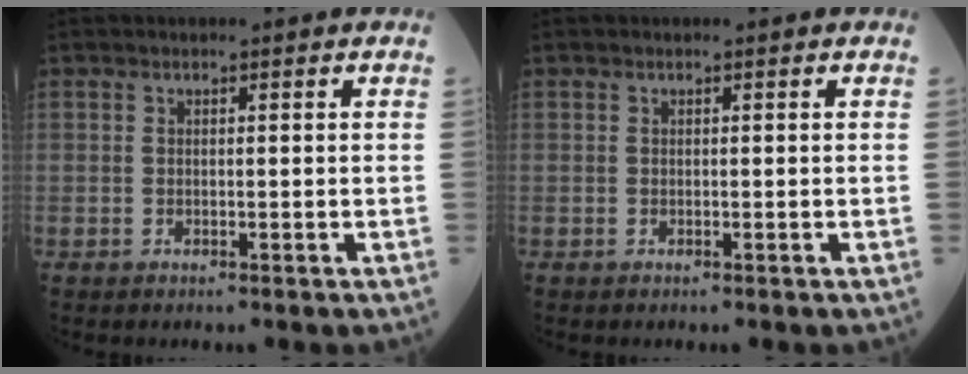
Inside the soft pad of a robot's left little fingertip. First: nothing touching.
{"total": 0.0}